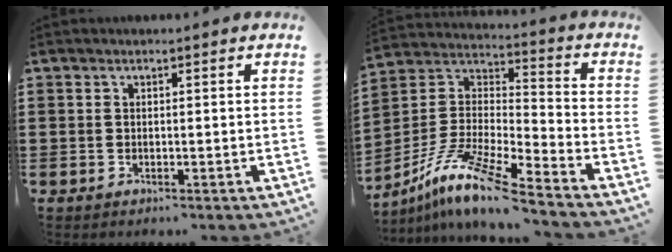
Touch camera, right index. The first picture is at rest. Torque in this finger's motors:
{"motor_torque": [0.23, 0.33, 0.33, 0.08]}